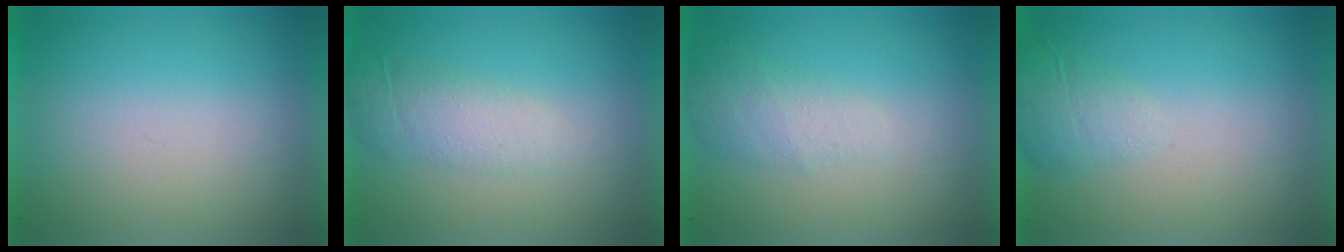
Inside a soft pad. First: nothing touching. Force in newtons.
{"total": 2.0}
{"total": 2.2}
{"total": 2.1}